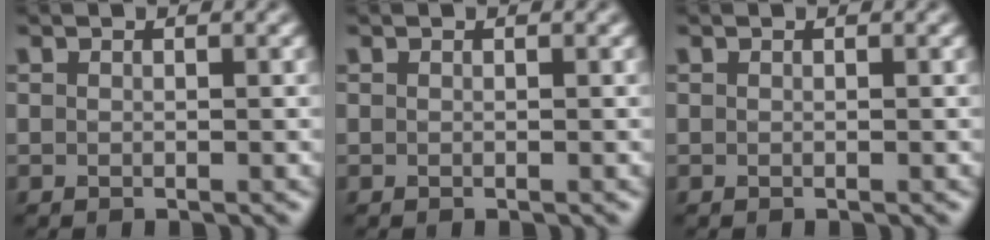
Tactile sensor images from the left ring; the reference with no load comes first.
{"total": 0.0}
{"total": 0.0}